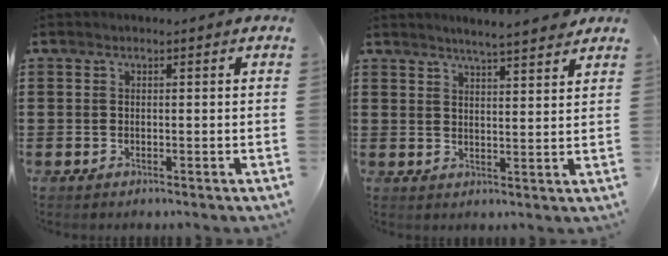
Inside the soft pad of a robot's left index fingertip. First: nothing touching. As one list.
[{"total": 3.8, "force": [3.6, -0.4, 1.1], "torque": [-0.033, -0.011, 0.063]}]